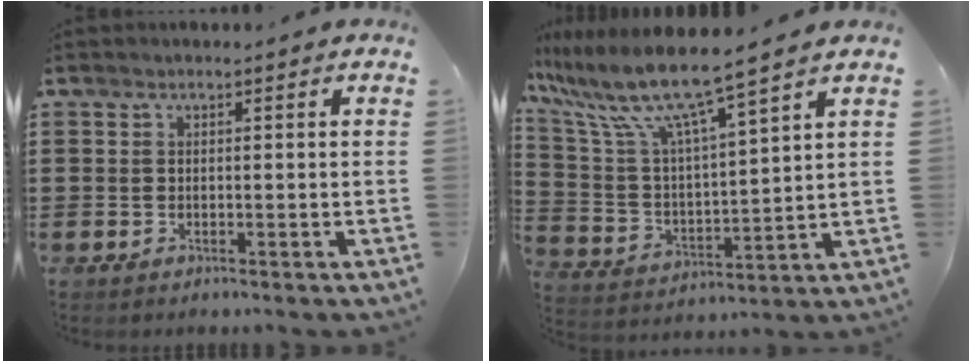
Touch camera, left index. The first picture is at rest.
{"total": 9.4, "force": [7.8, 0.0, 5.2], "torque": [-0.142, -0.055, 0.126]}